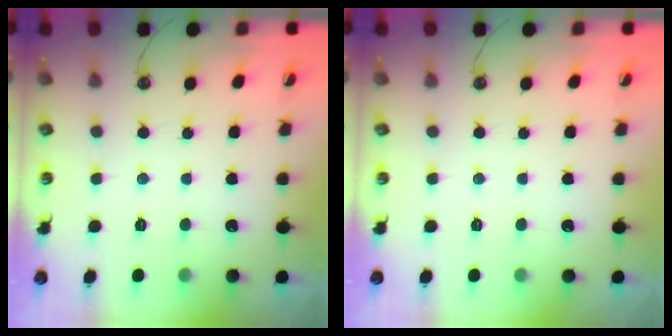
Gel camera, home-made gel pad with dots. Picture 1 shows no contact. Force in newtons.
{"total": 0.0}